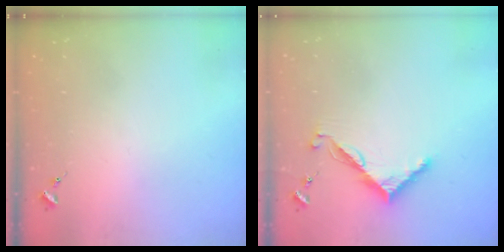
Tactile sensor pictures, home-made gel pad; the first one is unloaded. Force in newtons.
{"total": 7.8, "press": 7.8, "slide": 0.6}